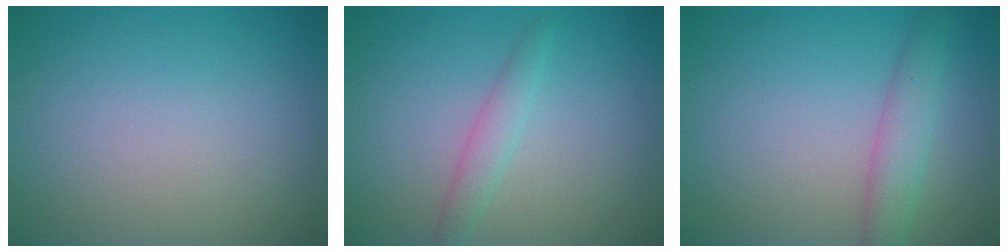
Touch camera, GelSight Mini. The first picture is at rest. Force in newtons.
{"total": 1.7, "press": 1.7, "slide": 0.1}
{"total": 2.7, "press": 2.7, "slide": 0.1}